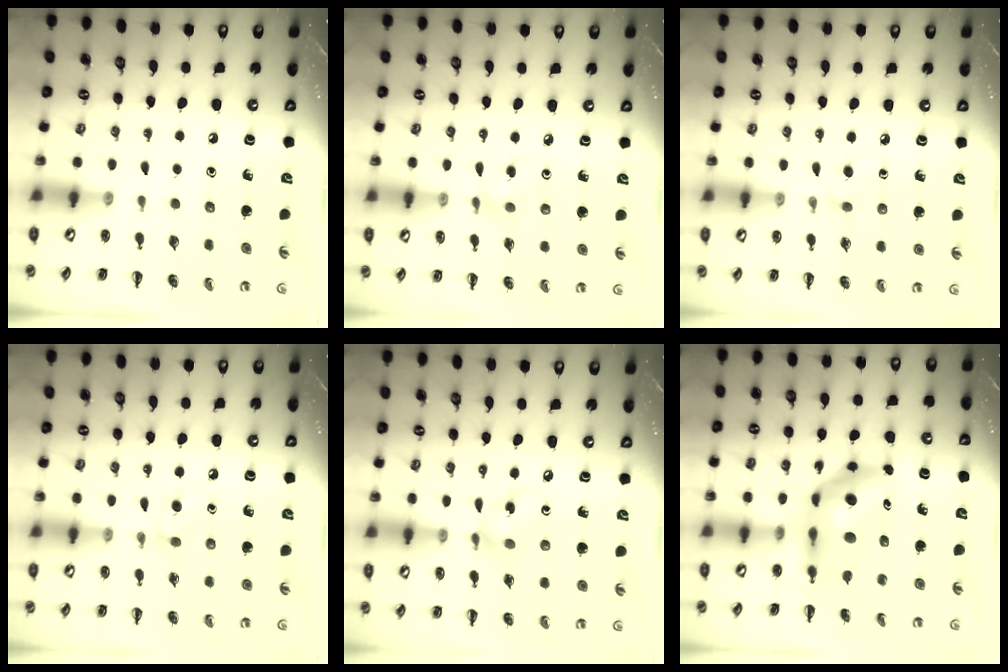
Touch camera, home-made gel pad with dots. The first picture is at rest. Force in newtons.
{"total": 3.4, "press": 3.3, "slide": 1.1}
{"total": 3.9, "press": 3.6, "slide": 1.4}
{"total": 4.4, "press": 4.0, "slide": 1.9}
{"total": 8.5, "press": 8.4, "slide": 1.3}
{"total": 9.3, "press": 8.8, "slide": 3.1}